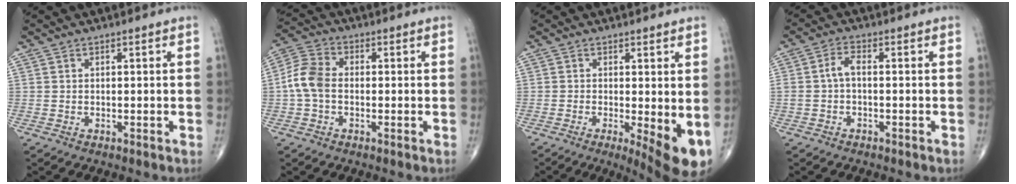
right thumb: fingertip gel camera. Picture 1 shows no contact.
{"total": 6.9, "force": [-0.7, 4.7, 4.9], "torque": [-0.102, 0.019, -0.025]}
{"total": 8.7, "force": [-1.6, 2.4, 8.2], "torque": [-0.112, -0.020, -0.019]}
{"total": 3.1, "force": [-0.3, 1.6, 2.7], "torque": [-0.058, 0.013, -0.010]}